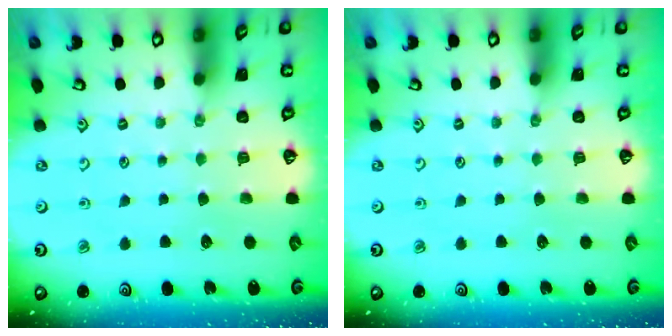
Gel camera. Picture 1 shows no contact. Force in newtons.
{"total": 0.0}